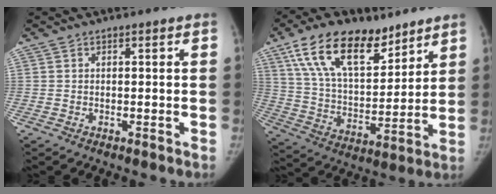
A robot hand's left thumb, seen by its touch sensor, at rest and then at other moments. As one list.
[{"total": 19.3, "force": [12.0, 9.6, 11.7], "torque": [-0.171, -0.044, 0.220]}]